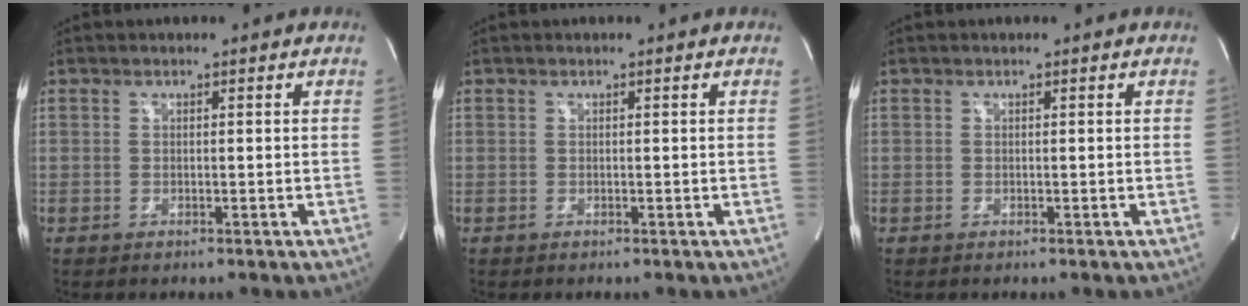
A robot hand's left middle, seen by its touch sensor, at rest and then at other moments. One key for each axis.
{"total": 0.0}
{"total": 0.0}